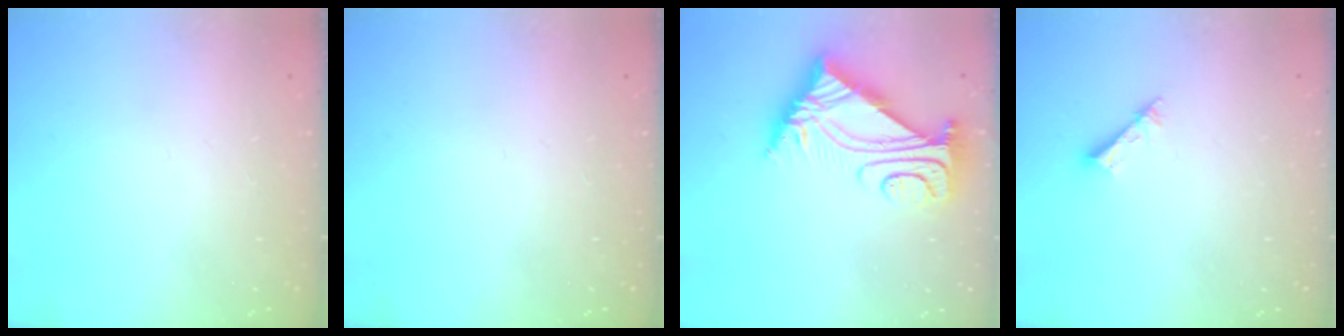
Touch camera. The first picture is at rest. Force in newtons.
{"total": 0.0}
{"total": 8.2, "press": 8.2, "slide": 0.8}
{"total": 2.2, "press": 2.1, "slide": 0.4}